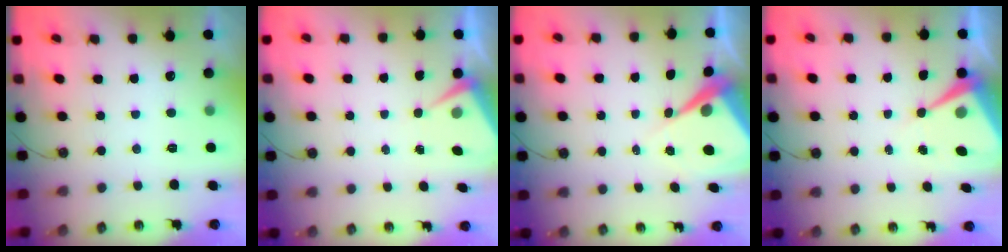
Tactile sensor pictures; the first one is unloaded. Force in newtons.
{"total": 4.6, "press": 4.5, "slide": 0.6}
{"total": 8.2, "press": 8.2, "slide": 0.8}
{"total": 8.8, "press": 8.8, "slide": 0.6}